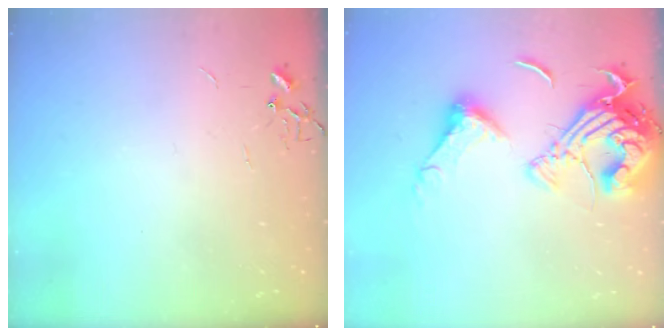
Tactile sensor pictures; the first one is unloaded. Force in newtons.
{"total": 19.0, "press": 18.9, "slide": 1.9}